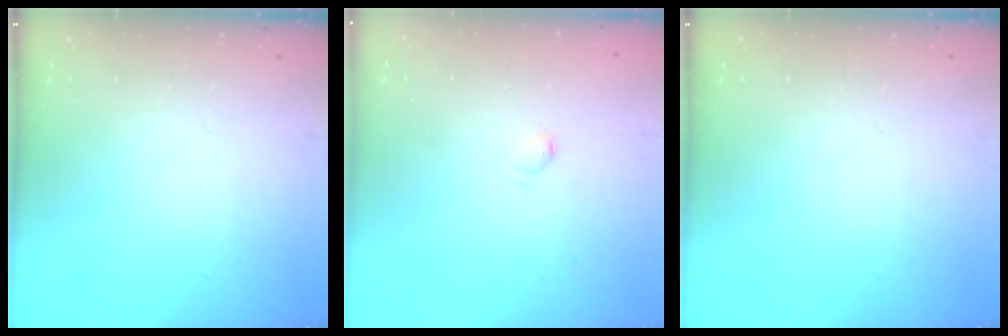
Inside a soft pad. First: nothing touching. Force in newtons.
{"total": 2.7, "press": 2.7, "slide": 0.4}
{"total": 0.0}